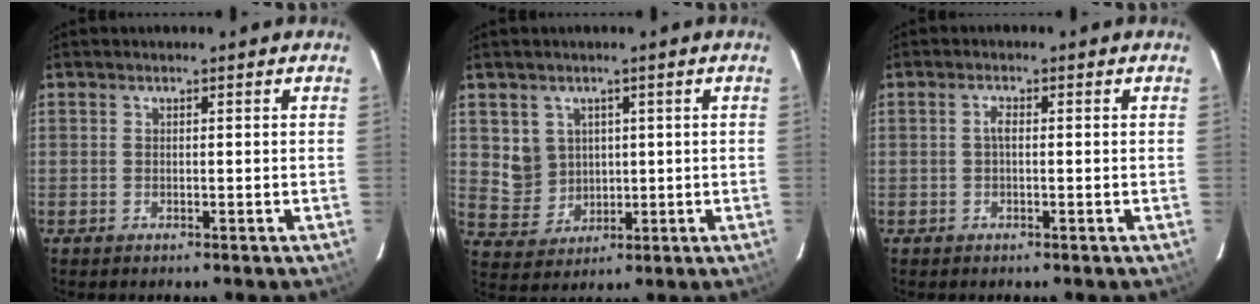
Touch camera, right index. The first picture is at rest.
{"total": 6.5, "force": [1.9, 6.1, 1.5], "torque": [-0.034, 0.005, 0.057]}
{"total": 1.3, "force": [-0.1, 0.5, 1.2], "torque": [-0.024, 0.006, -0.004]}